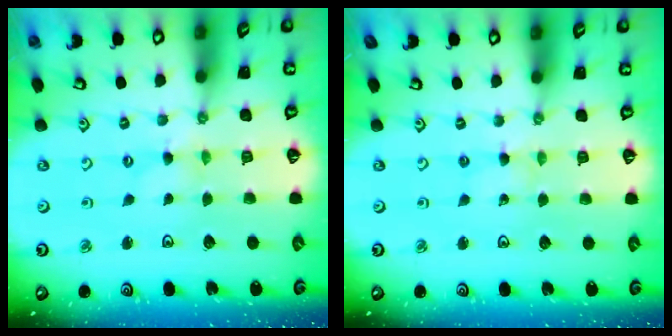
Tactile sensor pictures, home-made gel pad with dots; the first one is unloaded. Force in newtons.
{"total": 1.9, "press": 1.9, "slide": 0.2}